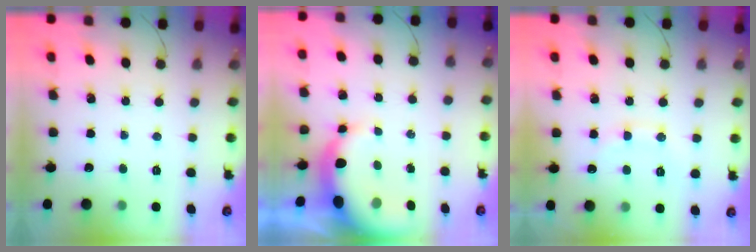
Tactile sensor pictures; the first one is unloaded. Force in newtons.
{"total": 8.0, "press": 7.8, "slide": 1.6}
{"total": 10.3, "press": 10.3, "slide": 0.9}